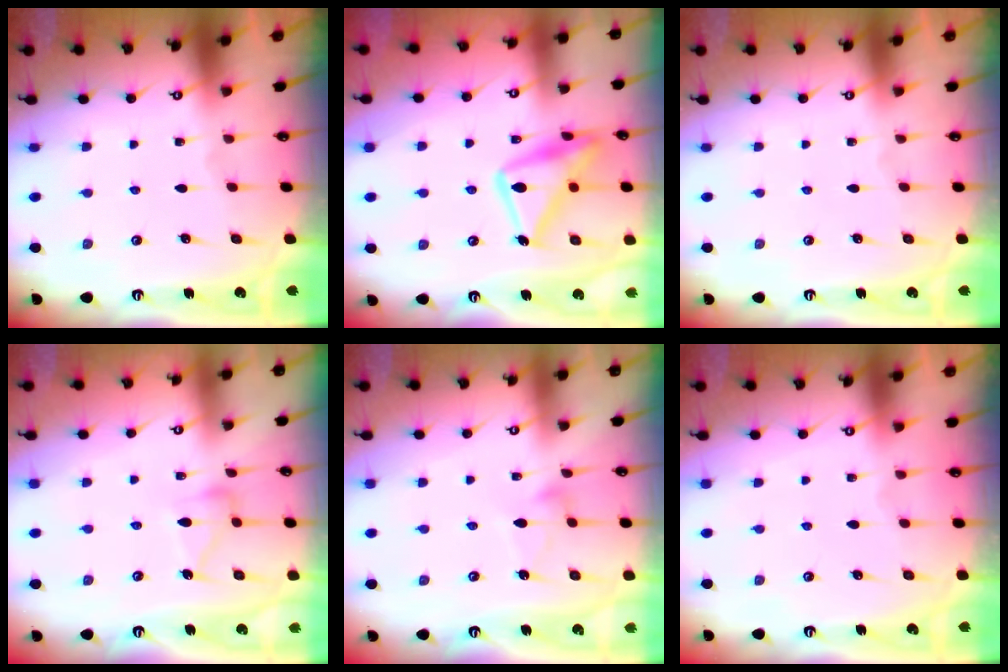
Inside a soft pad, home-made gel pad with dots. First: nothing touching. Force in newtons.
{"total": 17.8, "press": 17.7, "slide": 1.1}
{"total": 0.0}
{"total": 9.1, "press": 9.1, "slide": 0.5}
{"total": 6.1, "press": 6.1, "slide": 0.4}
{"total": 4.0, "press": 4.0, "slide": 0.1}